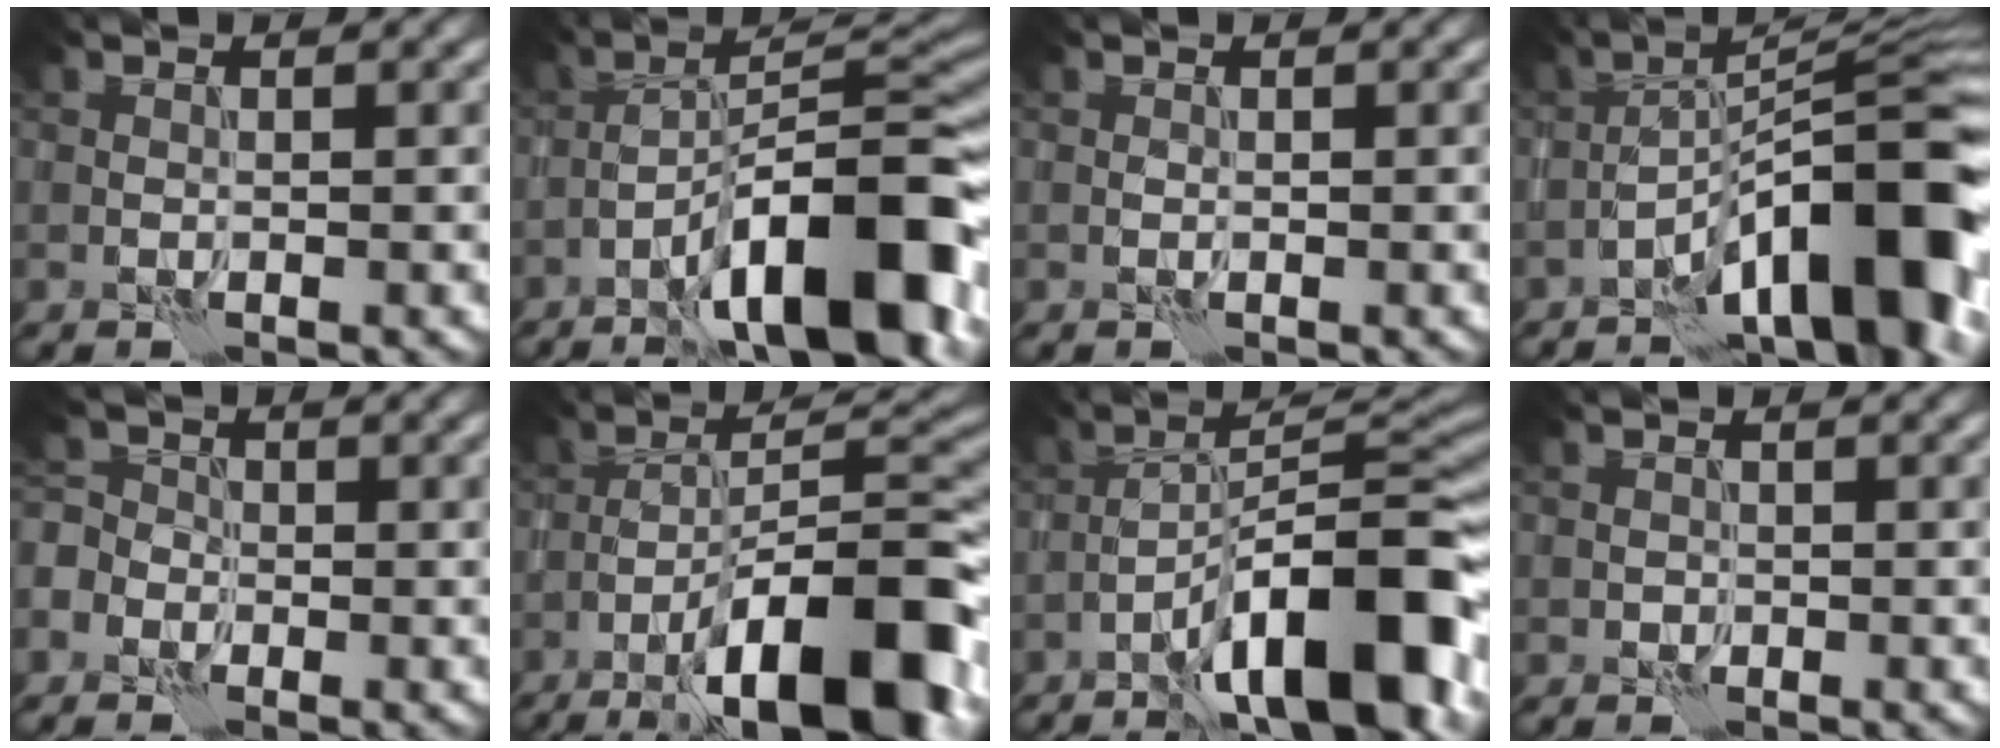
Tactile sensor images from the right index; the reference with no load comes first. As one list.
[{"total": 13.1, "force": [-7.3, 3.3, 10.4], "torque": [-0.150, 0.020, -0.117]}, {"total": 0.0}, {"total": 13.5, "force": [-7.0, 3.6, 11.0], "torque": [-0.152, 0.022, -0.120]}, {"total": 4.4, "force": [-2.4, 3.6, 1.2], "torque": [-0.016, 0.005, -0.059]}, {"total": 14.4, "force": [-8.3, 3.8, 11.2], "torque": [-0.171, 0.018, -0.133]}, {"total": 13.0, "force": [-7.4, 3.3, 10.1], "torque": [-0.146, 0.020, -0.121]}, {"total": 0.5, "force": [-0.2, 0.5, 0.1], "torque": [0.003, -0.002, -0.005]}]